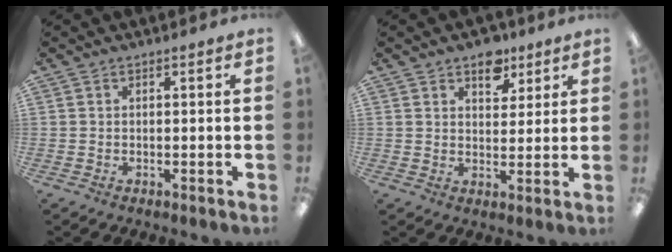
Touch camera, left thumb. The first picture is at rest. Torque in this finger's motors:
{"motor_torque": [0.71, 0.49, 0.78, -0.12, 0.14]}